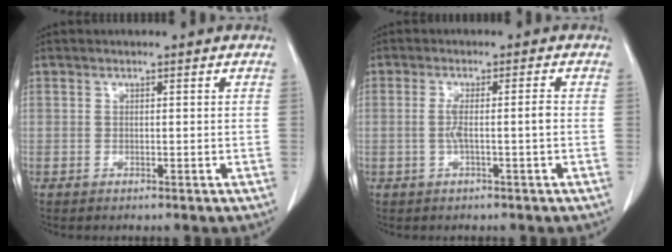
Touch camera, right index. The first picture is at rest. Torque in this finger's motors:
{"motor_torque": [0.43, -0.15, 0.06, 0.07]}